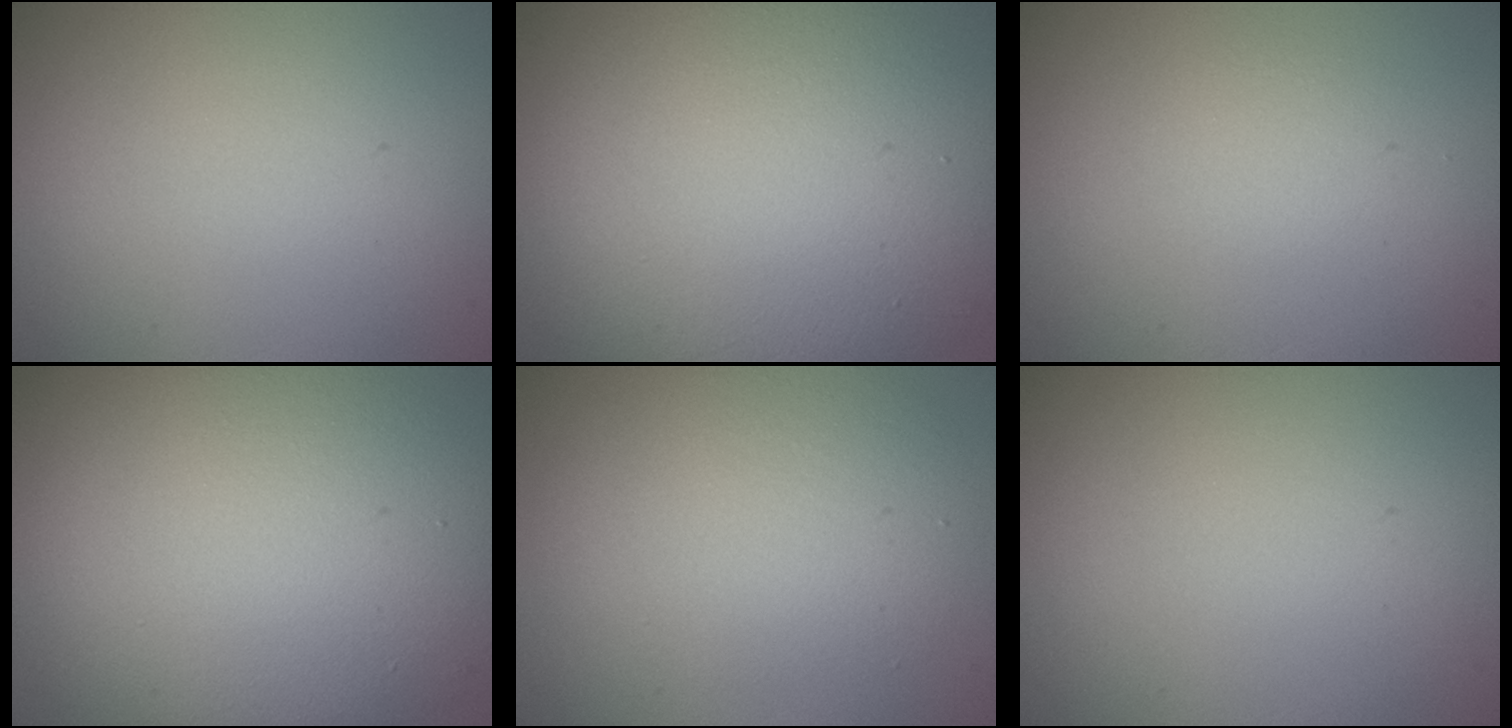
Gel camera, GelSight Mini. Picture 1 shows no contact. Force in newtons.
{"total": 16.5, "press": 16.5, "slide": 0.9}
{"total": 1.1, "press": 1.1, "slide": 0.0}
{"total": 14.8, "press": 14.8, "slide": 0.9}
{"total": 4.8, "press": 4.8, "slide": 0.4}
{"total": 0.0}